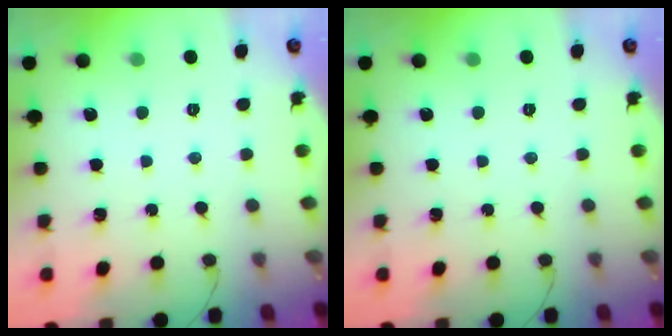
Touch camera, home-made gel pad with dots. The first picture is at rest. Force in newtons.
{"total": 0.0}